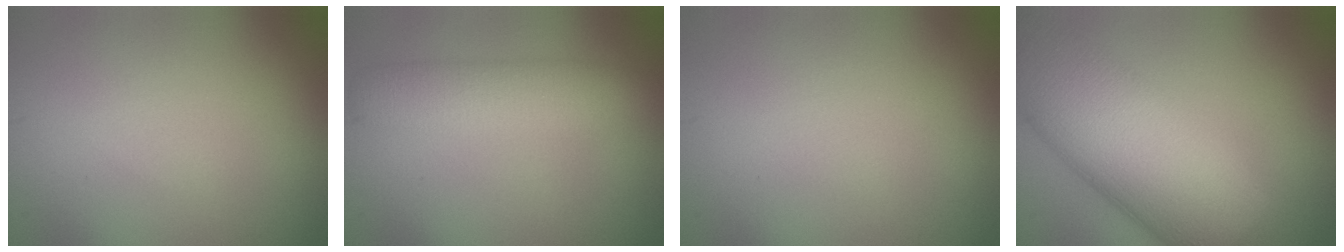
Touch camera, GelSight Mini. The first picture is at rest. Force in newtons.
{"total": 4.2, "press": 4.2, "slide": 0.1}
{"total": 0.0}
{"total": 12.2, "press": 12.2, "slide": 0.6}